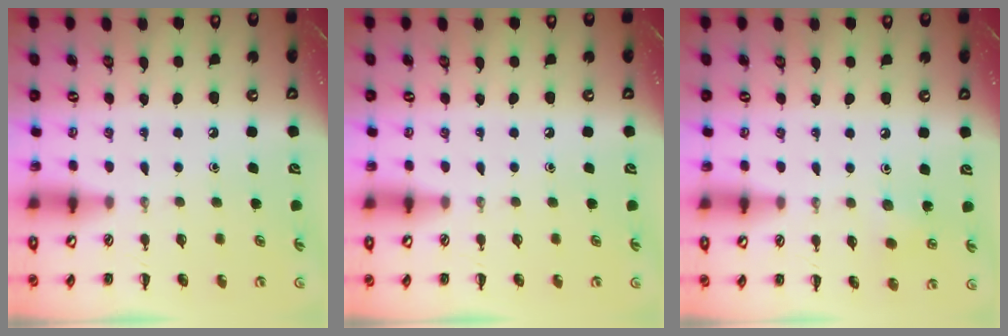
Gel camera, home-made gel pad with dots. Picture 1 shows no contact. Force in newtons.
{"total": 0.0}
{"total": 5.8, "press": 5.7, "slide": 1.3}